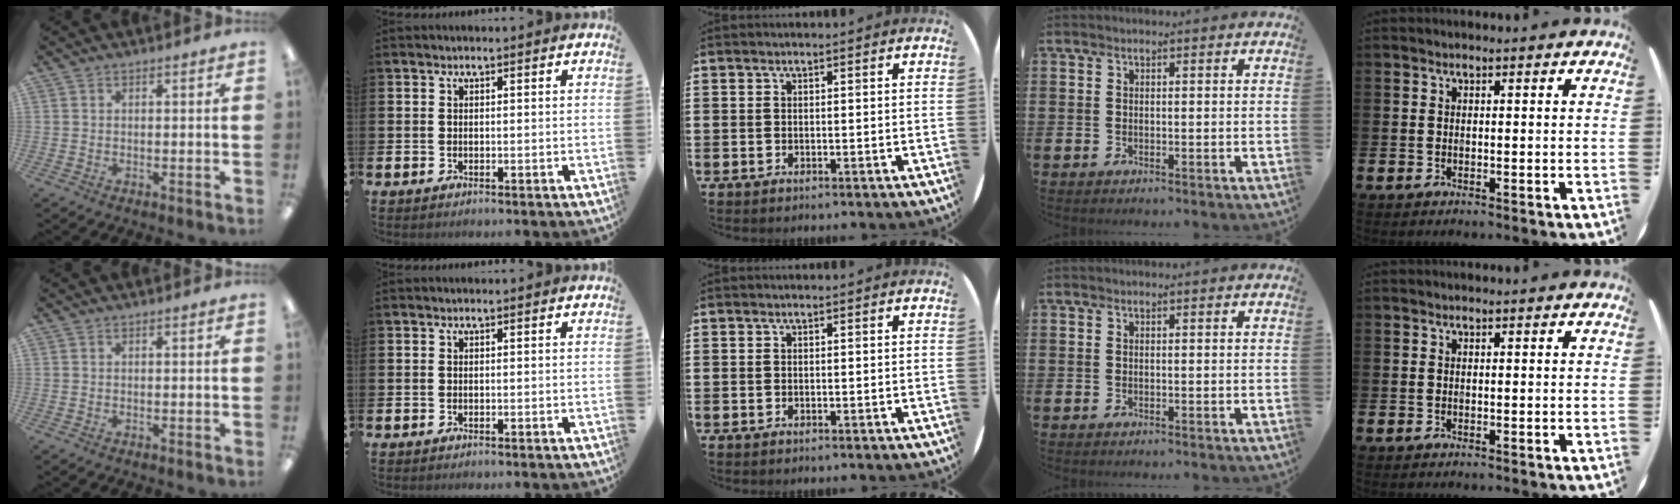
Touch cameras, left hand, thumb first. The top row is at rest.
{}